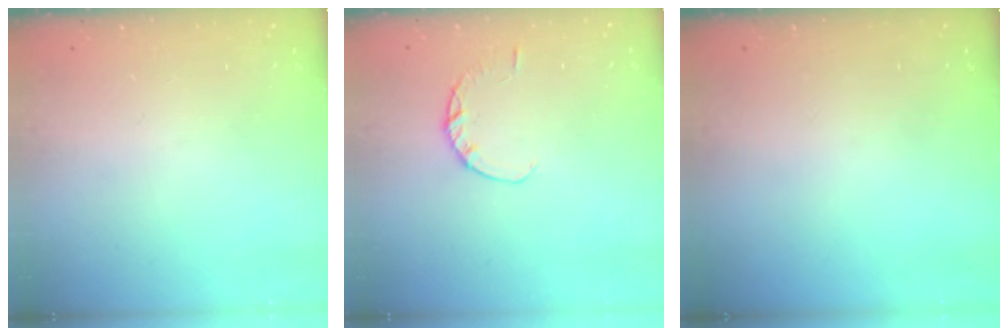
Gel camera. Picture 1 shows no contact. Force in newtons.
{"total": 2.9, "press": 2.8, "slide": 0.4}
{"total": 0.0}